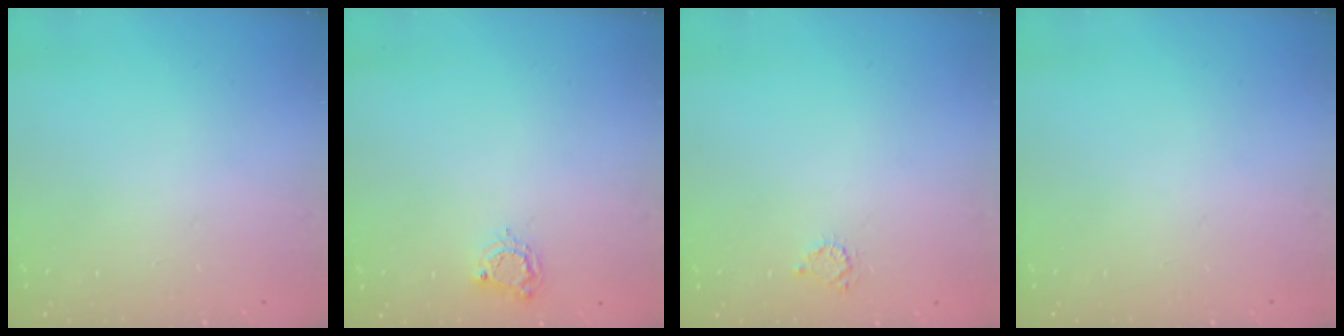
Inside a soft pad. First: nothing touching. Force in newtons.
{"total": 4.8, "press": 4.8, "slide": 0.2}
{"total": 3.4, "press": 3.4, "slide": 0.4}
{"total": 0.0}